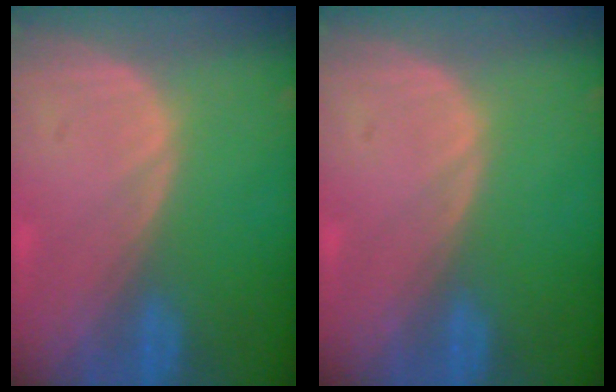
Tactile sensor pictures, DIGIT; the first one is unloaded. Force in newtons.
{"total": 0.0}